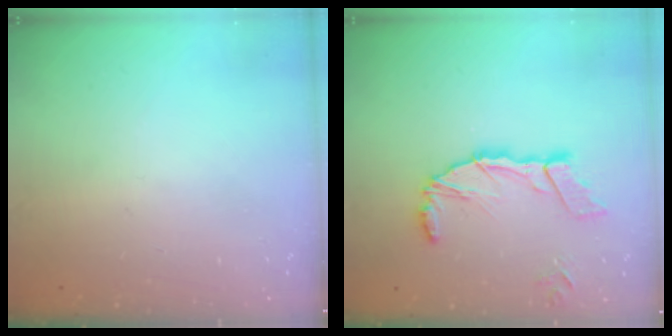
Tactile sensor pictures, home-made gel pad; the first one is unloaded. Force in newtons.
{"total": 13.2, "press": 13.0, "slide": 2.3}